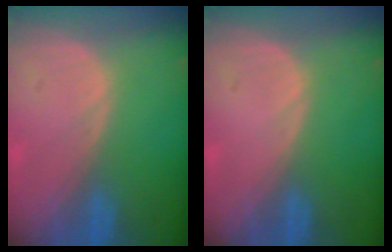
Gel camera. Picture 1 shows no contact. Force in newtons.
{"total": 0.0}